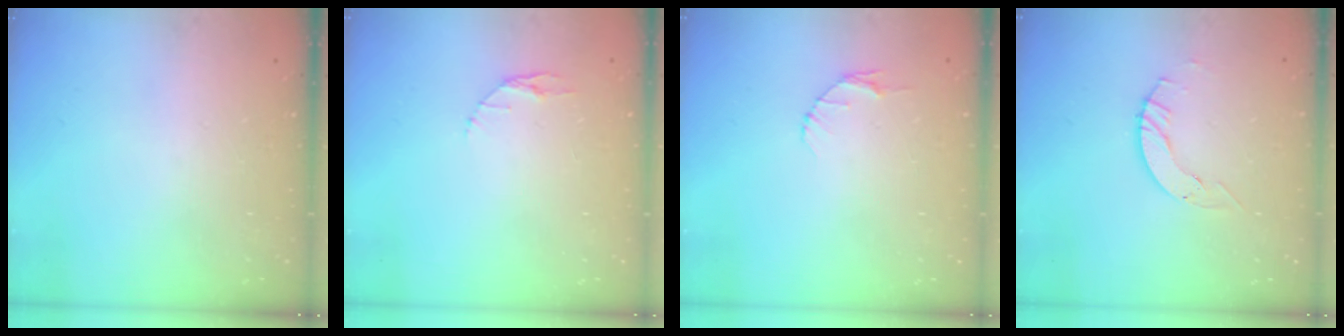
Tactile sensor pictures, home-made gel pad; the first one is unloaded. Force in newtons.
{"total": 2.9, "press": 2.9, "slide": 0.4}
{"total": 4.0, "press": 4.0, "slide": 0.6}
{"total": 3.9, "press": 3.9, "slide": 0.4}